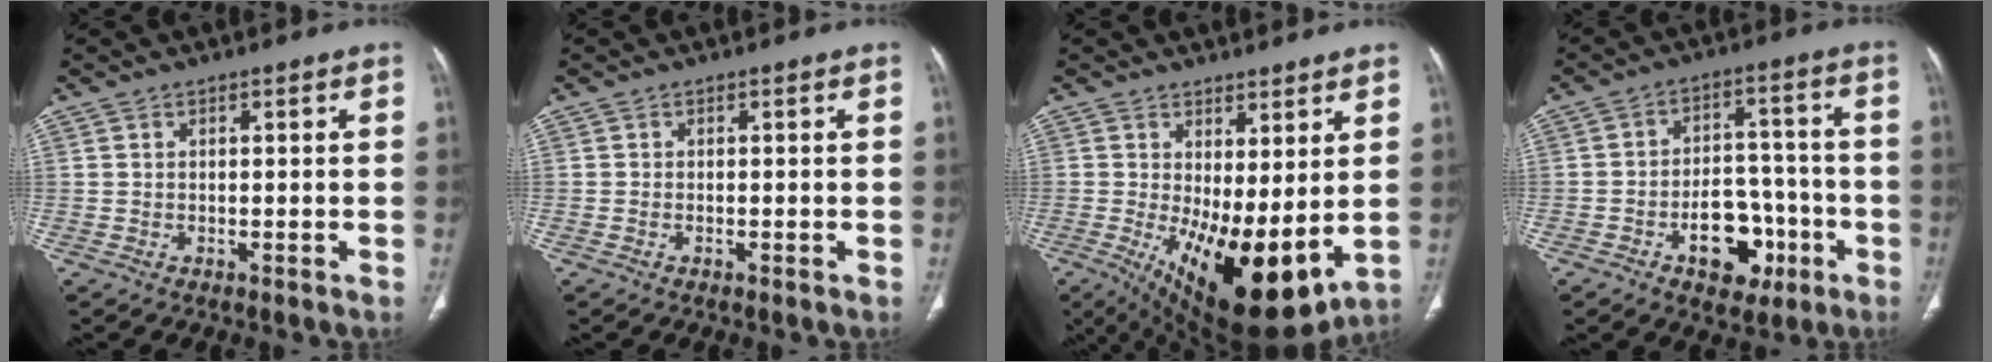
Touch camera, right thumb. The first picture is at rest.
{"total": 0.0}
{"total": 16.6, "force": [-0.5, 6.8, 15.1], "torque": [-0.247, -0.033, 0.016]}
{"total": 11.6, "force": [-5.0, 7.6, 7.2], "torque": [-0.063, 0.047, -0.069]}